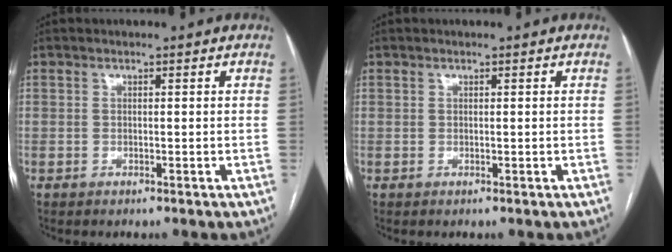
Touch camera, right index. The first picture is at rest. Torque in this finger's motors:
{"motor_torque": [0.01, 0.00, 0.00, 0.00]}